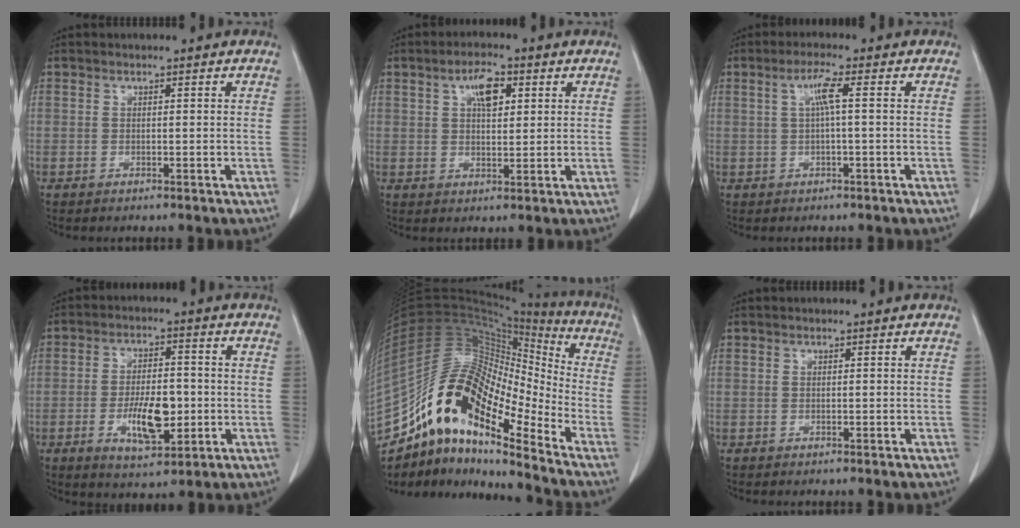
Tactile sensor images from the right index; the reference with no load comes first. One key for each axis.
{"total": 5.1, "fx": 2.1, "fy": 2.1, "fz": 4.2, "tx": -0.074, "ty": 0.007, "tz": 0.034}
{"total": 3.3, "fx": 0.6, "fy": -0.1, "fz": 3.3, "tx": -0.065, "ty": 0.009, "tz": 0.012}
{"total": 8.9, "fx": -2.2, "fy": 3.5, "fz": 7.9, "tx": -0.142, "ty": -0.002, "tz": -0.031}
{"total": 19.8, "fx": -13.9, "fy": 5.5, "fz": 13.0, "tx": -0.237, "ty": 0.054, "tz": -0.247}
{"total": 0.0}